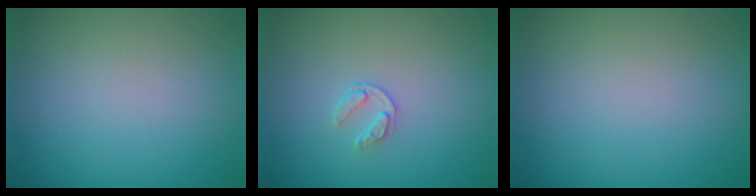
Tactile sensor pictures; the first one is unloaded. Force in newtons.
{"total": 1.3, "press": 0.8, "slide": 1.1}
{"total": 0.0}